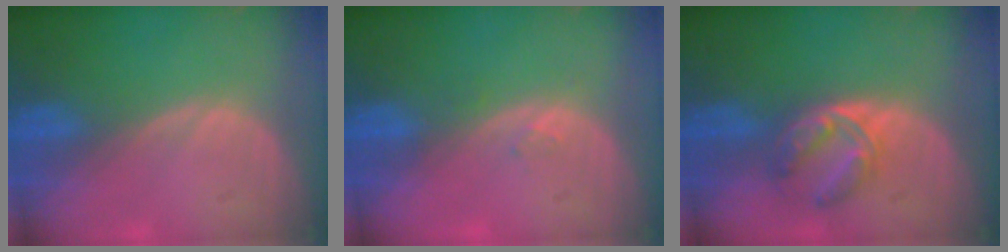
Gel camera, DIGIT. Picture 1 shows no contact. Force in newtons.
{"total": 1.1, "press": 1.0, "slide": 0.4}
{"total": 5.6, "press": 5.4, "slide": 1.4}